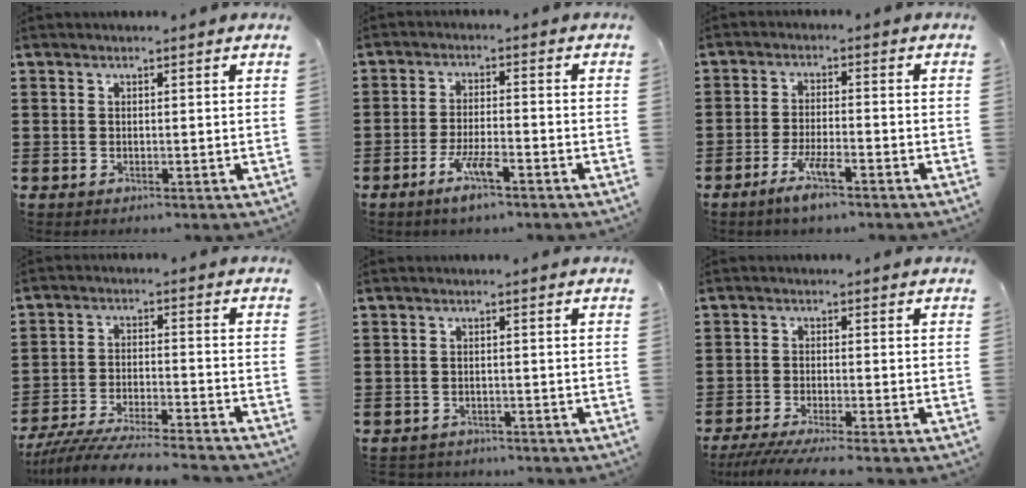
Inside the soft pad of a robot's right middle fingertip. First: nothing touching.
{"total": 5.2, "force": [-3.2, 0.9, 4.0], "torque": [-0.086, -0.004, -0.060]}
{"total": 4.8, "force": [-3.2, 0.7, 3.6], "torque": [-0.079, -0.006, -0.060]}
{"total": 7.2, "force": [-6.8, 0.1, 2.2], "torque": [-0.047, -0.005, -0.134]}
{"total": 1.5, "force": [-1.5, 0.3, -0.2], "torque": [-0.004, 0.001, -0.034]}
{"total": 3.6, "force": [-3.2, -0.3, 1.6], "torque": [-0.042, -0.016, -0.066]}